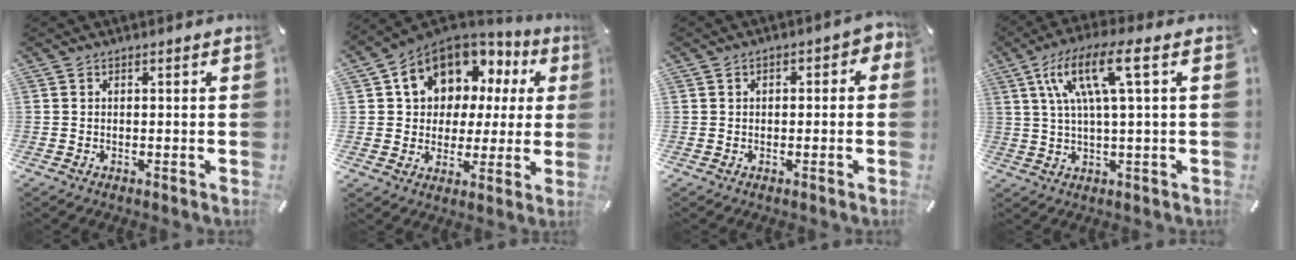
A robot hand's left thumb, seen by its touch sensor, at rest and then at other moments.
{"total": 12.4, "force": [6.4, 9.4, 4.9], "torque": [-0.100, -0.038, 0.122]}
{"total": 3.0, "force": [-0.7, 1.9, 2.2], "torque": [-0.031, 0.011, -0.016]}
{"total": 13.1, "force": [4.0, 2.9, 12.1], "torque": [-0.242, 0.001, 0.067]}